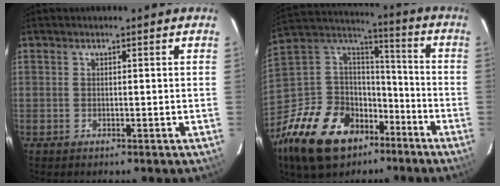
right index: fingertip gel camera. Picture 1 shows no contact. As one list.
[{"total": 23.7, "force": [-14.2, 15.0, 11.5], "torque": [-0.262, 0.033, -0.233]}]